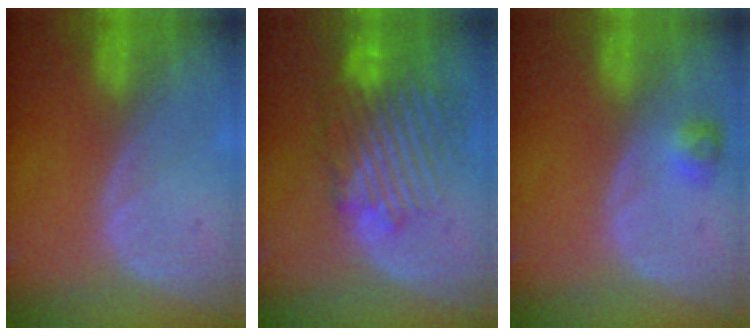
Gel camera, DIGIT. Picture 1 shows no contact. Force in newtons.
{"total": 10.4, "press": 9.3, "slide": 4.6}
{"total": 2.4, "press": 2.2, "slide": 0.9}